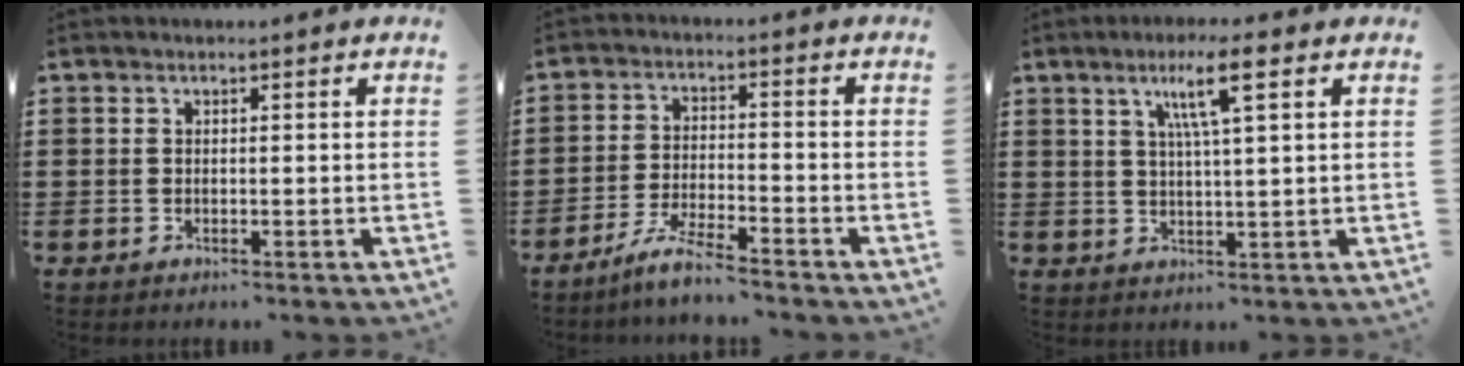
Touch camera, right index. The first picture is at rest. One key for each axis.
{"total": 5.0, "fx": -4.5, "fy": -0.1, "fz": 2.1, "tx": -0.050, "ty": -0.008, "tz": -0.089}
{"total": 6.2, "fx": 2.7, "fy": -0.3, "fz": 5.5, "tx": -0.116, "ty": -0.001, "tz": 0.042}